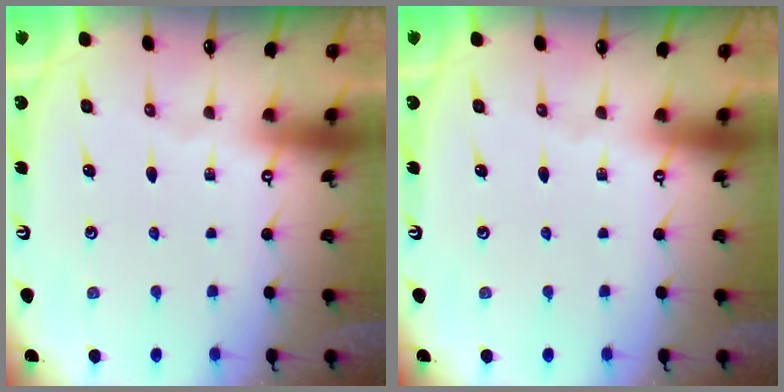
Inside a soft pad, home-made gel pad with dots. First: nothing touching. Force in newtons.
{"total": 0.0}